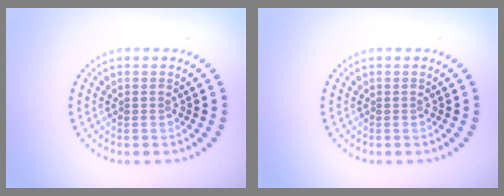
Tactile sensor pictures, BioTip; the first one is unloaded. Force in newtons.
{"total": 0.0}